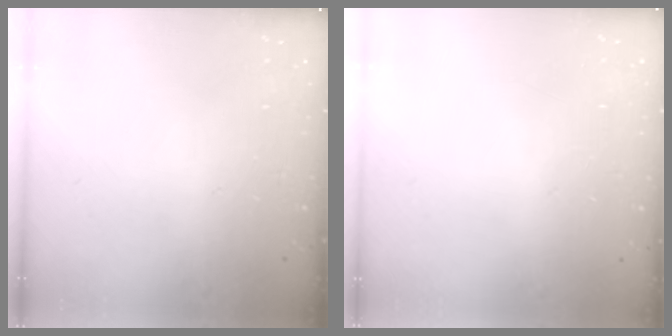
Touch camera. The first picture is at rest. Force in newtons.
{"total": 0.0}